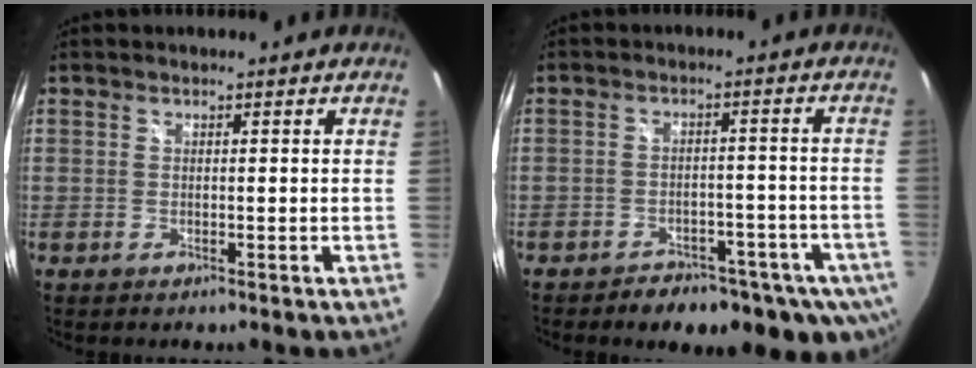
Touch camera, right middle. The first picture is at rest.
{"total": 15.0, "force": [-9.6, 8.1, 8.2], "torque": [-0.146, -0.013, -0.111]}